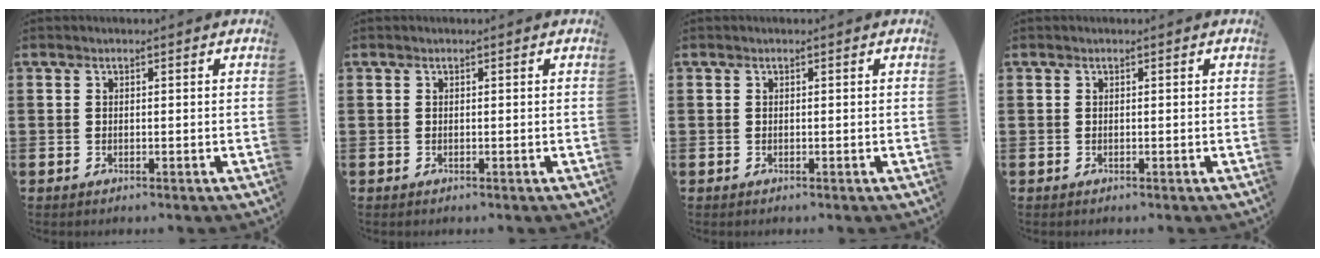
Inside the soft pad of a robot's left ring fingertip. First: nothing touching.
{"total": 0.0}
{"total": 0.0}
{"total": 0.0}